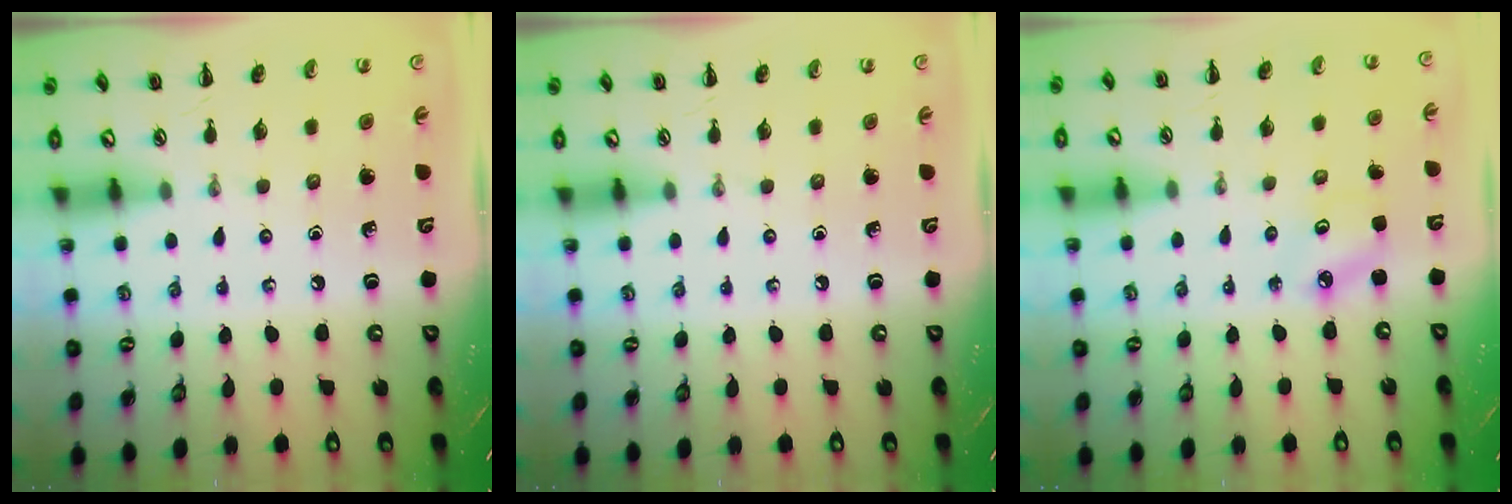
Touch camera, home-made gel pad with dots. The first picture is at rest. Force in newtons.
{"total": 0.0}
{"total": 2.8, "press": 2.7, "slide": 0.6}